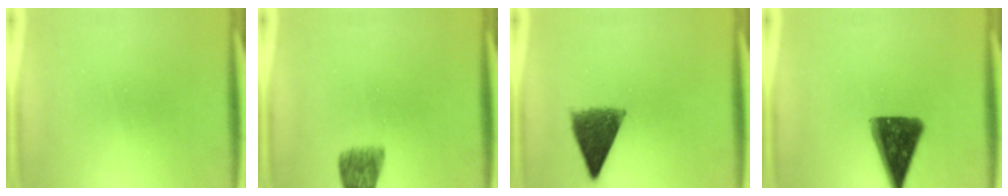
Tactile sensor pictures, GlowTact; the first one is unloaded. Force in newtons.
{"total": 5.4}
{"total": 8.2}
{"total": 12.4}